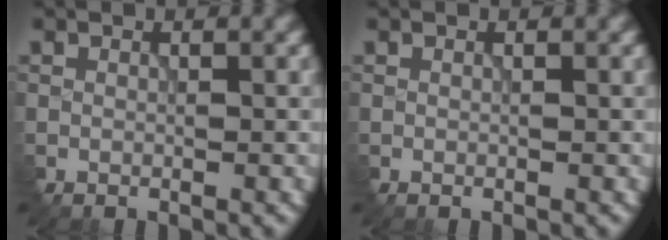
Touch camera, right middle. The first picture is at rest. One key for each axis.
{"total": 0.0}